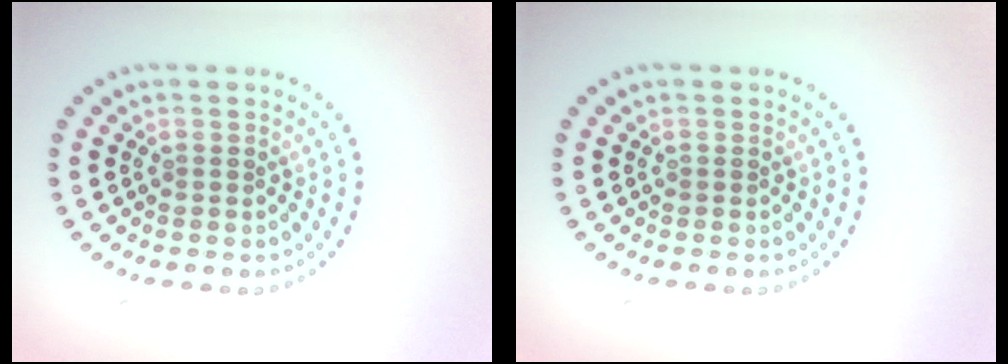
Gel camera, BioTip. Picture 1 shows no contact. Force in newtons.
{"total": 0.0}